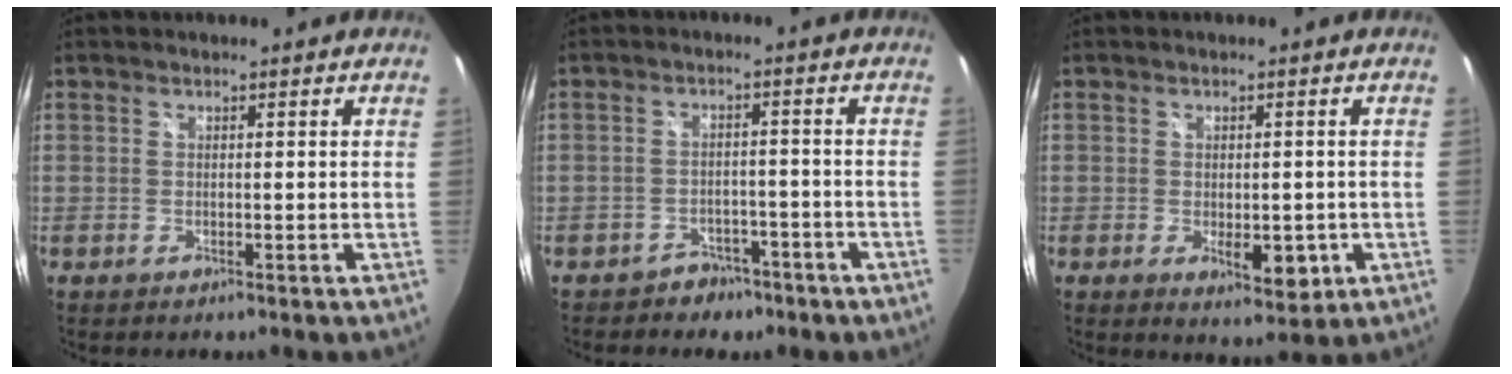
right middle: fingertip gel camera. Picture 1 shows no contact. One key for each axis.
{"total": 5.8, "fx": -4.2, "fy": 3.9, "fz": 0.9, "tx": -0.024, "ty": 0.017, "tz": -0.051}
{"total": 5.6, "fx": -1.5, "fy": 2.9, "fz": 4.5, "tx": -0.067, "ty": -0.012, "tz": -0.015}